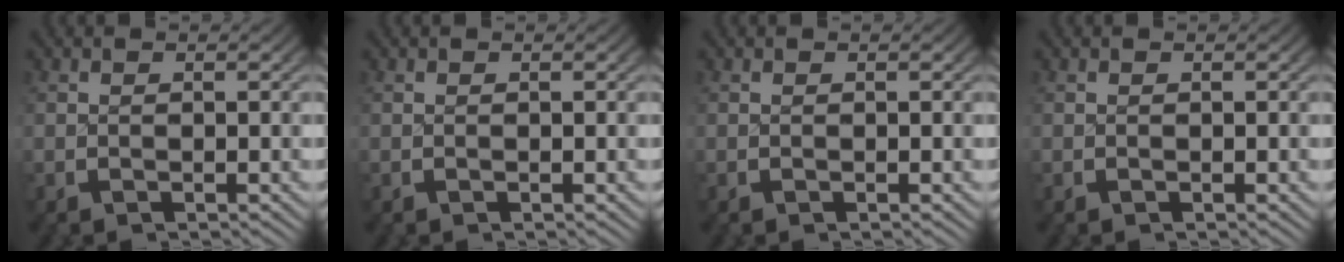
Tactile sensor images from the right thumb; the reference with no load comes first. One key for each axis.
{"total": 0.0}
{"total": 0.0}
{"total": 0.0}